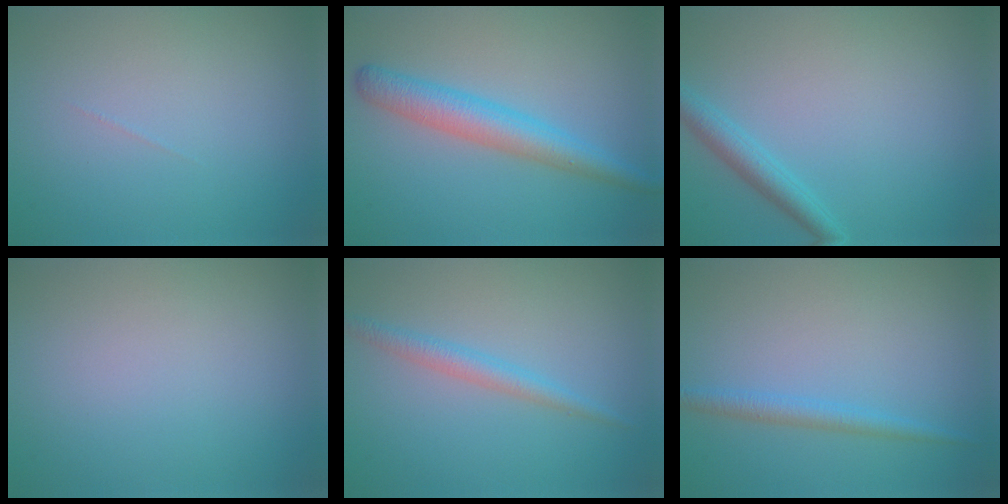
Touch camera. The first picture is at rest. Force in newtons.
{"total": 4.3, "press": 4.3, "slide": 0.1}
{"total": 2.4, "press": 2.4, "slide": 0.1}
{"total": 0.0}
{"total": 2.0, "press": 2.0, "slide": 0.0}
{"total": 1.8, "press": 1.8, "slide": 0.1}